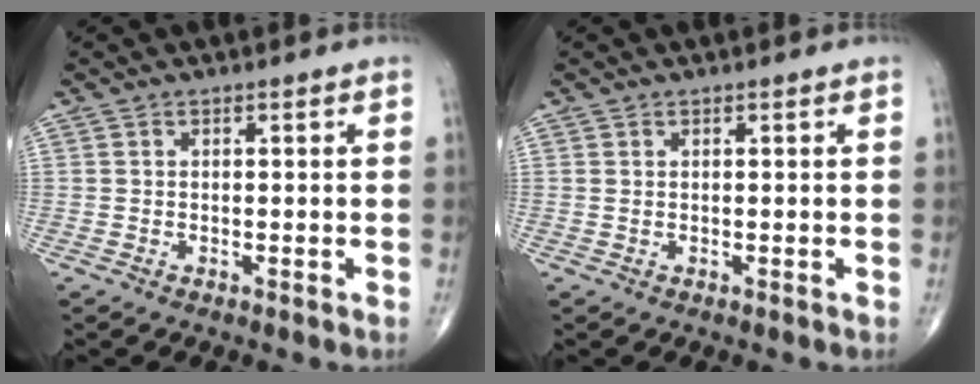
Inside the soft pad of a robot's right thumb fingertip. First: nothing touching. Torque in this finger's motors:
{"motor_torque": [-0.39, -0.22, -0.20, -0.13, 0.06]}